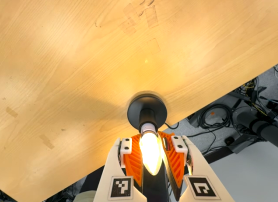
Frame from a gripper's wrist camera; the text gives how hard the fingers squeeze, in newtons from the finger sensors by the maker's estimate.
{"total": 24.5, "left": 21.9, "right": 27.2}